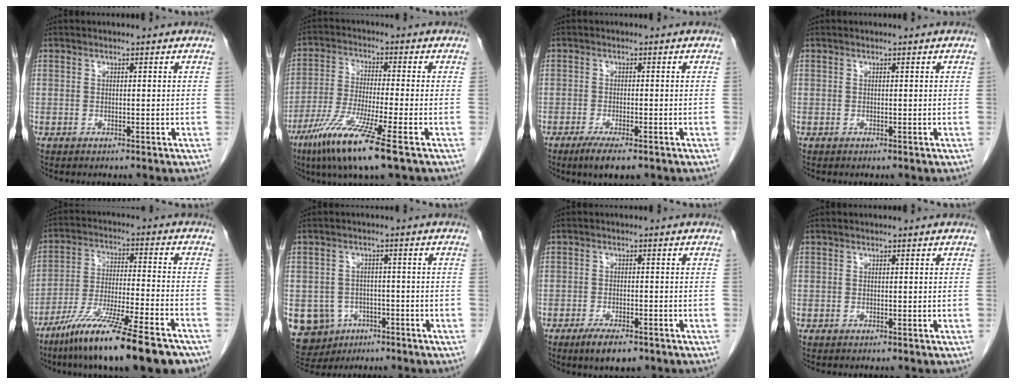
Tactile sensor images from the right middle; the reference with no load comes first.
{"total": 11.9, "force": [-6.7, -0.3, 9.8], "torque": [-0.198, -0.037, -0.124]}
{"total": 4.8, "force": [-3.2, 0.9, 3.5], "torque": [-0.060, -0.012, -0.047]}
{"total": 0.0}
{"total": 18.9, "force": [-13.6, 1.4, 13.0], "torque": [-0.193, -0.038, -0.230]}
{"total": 9.0, "force": [-3.8, 7.9, 2.0], "torque": [-0.056, 0.011, -0.046]}
{"total": 4.8, "force": [-3.3, 1.3, 3.3], "torque": [-0.061, -0.008, -0.048]}
{"total": 0.0}